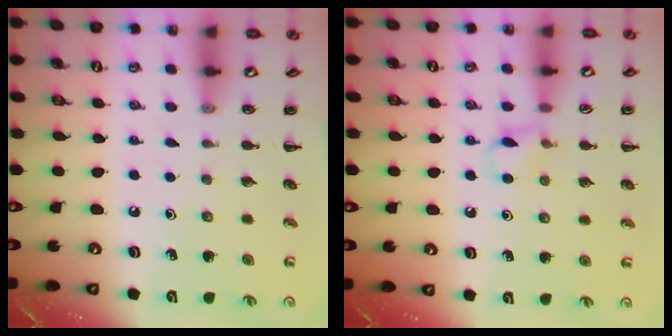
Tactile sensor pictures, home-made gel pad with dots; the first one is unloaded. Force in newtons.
{"total": 6.0, "press": 5.7, "slide": 1.9}